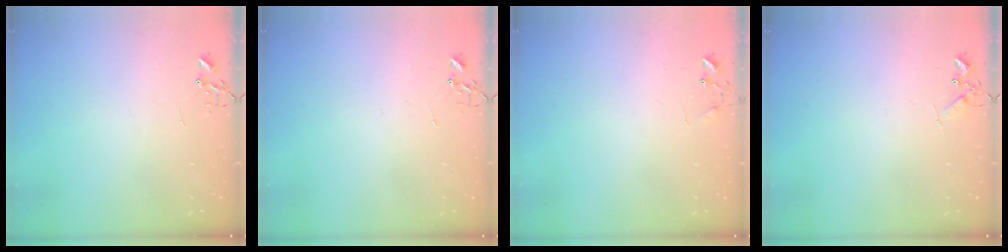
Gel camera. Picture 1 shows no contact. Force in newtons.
{"total": 0.0}
{"total": 5.3, "press": 5.2, "slide": 0.4}
{"total": 5.3, "press": 5.3, "slide": 0.6}